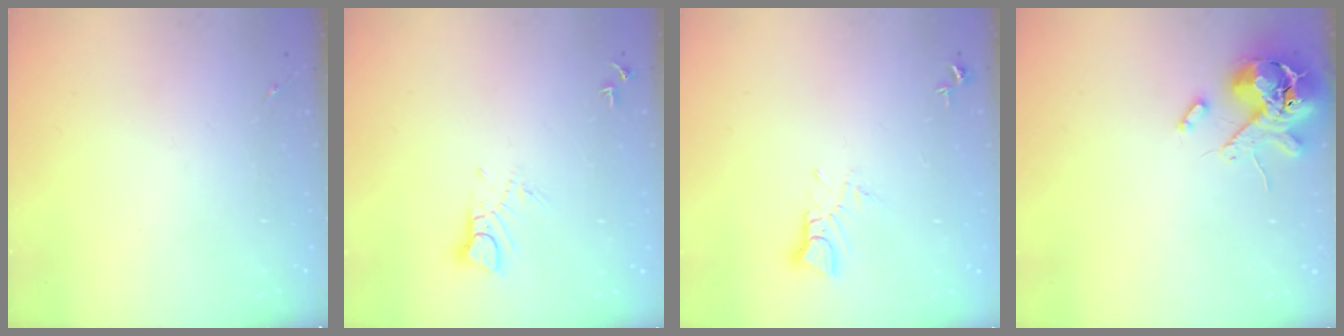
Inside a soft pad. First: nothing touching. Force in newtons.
{"total": 4.3, "press": 4.3, "slide": 0.4}
{"total": 3.8, "press": 3.7, "slide": 0.2}
{"total": 12.8, "press": 12.6, "slide": 2.0}